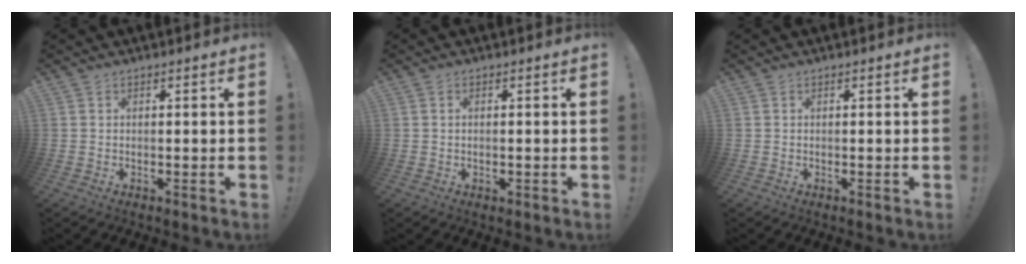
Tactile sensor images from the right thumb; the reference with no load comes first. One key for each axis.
{"total": 0.9, "fx": -0.1, "fy": 0.4, "fz": 0.7, "tx": -0.017, "ty": 0.004, "tz": -0.002}
{"total": 0.0}